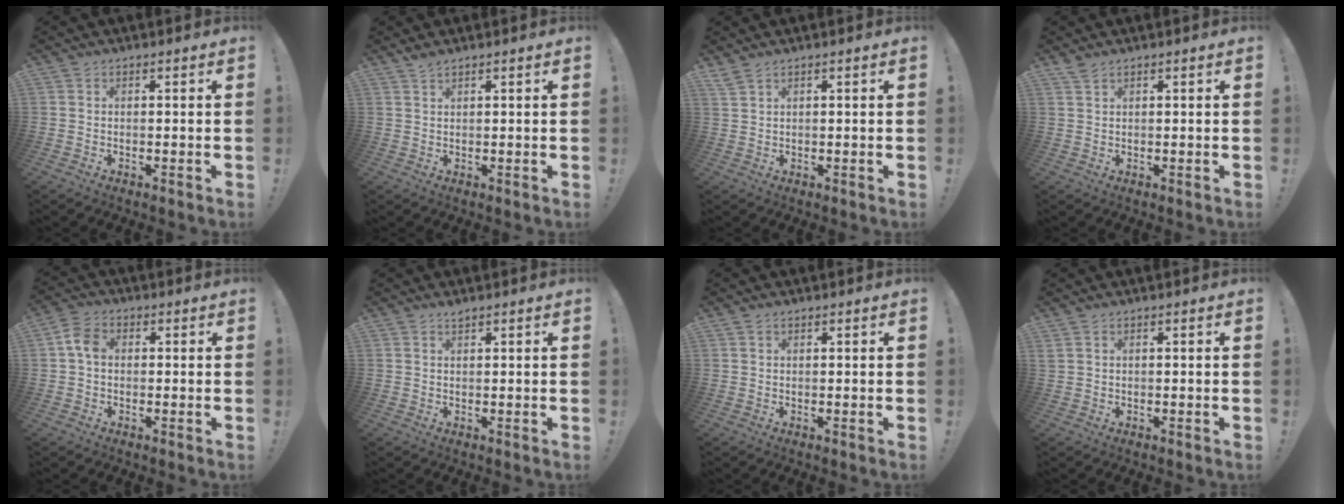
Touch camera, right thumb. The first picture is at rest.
{"total": 2.0, "force": [1.7, 0.4, 1.0], "torque": [-0.012, -0.006, 0.029]}
{"total": 2.3, "force": [1.9, 0.5, 1.1], "torque": [-0.025, -0.008, 0.036]}
{"total": 1.8, "force": [1.5, 0.6, 0.9], "torque": [-0.010, -0.006, 0.027]}
{"total": 5.7, "force": [0.5, 4.1, 4.0], "torque": [-0.073, 0.012, 0.012]}
{"total": 1.3, "force": [1.2, 0.2, 0.4], "torque": [-0.001, -0.005, 0.021]}
{"total": 0.9, "force": [0.7, 0.5, 0.3], "torque": [-0.003, -0.002, 0.013]}
{"total": 1.2, "force": [0.7, 0.7, 0.6], "torque": [-0.012, 0.003, 0.014]}